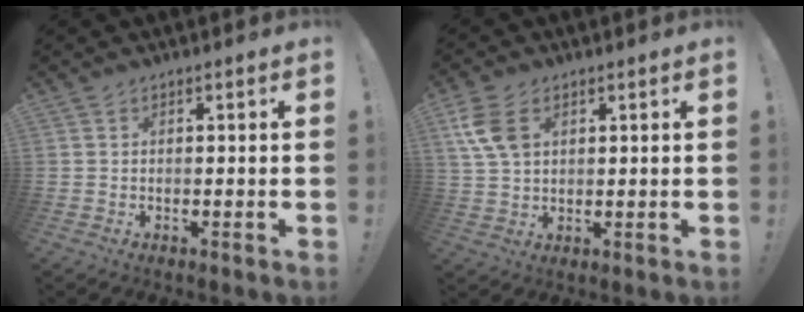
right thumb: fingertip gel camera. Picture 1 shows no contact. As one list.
[{"total": 8.8, "force": [3.1, 5.8, 5.8], "torque": [-0.118, 0.003, 0.063]}]